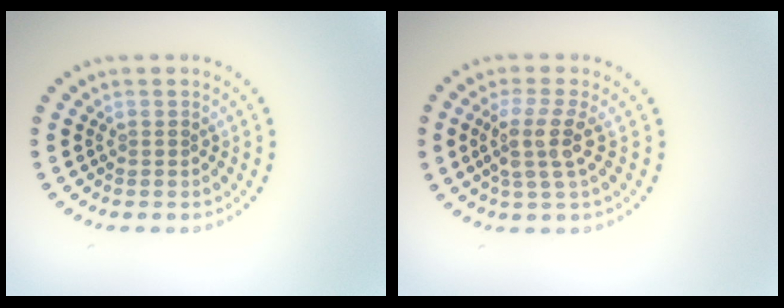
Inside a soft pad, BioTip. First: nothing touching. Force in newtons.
{"total": 3.5, "press": 2.7, "slide": 2.2}